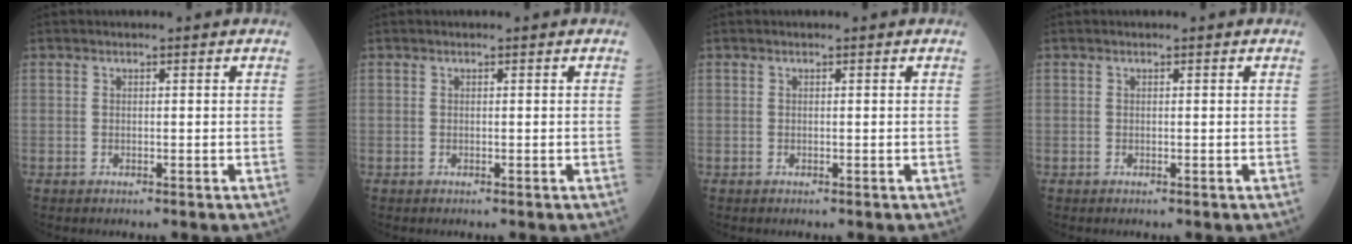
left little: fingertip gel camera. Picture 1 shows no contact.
{"total": 0.0}
{"total": 0.0}
{"total": 0.0}